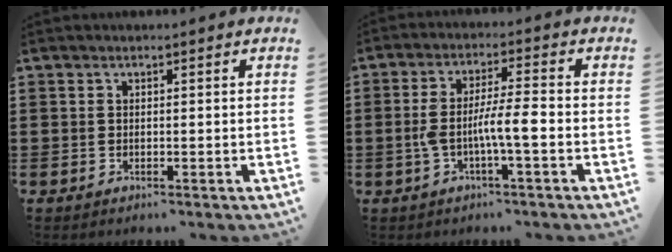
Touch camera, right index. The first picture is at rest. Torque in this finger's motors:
{"motor_torque": [1.44, -0.10, 0.82, 0.21]}